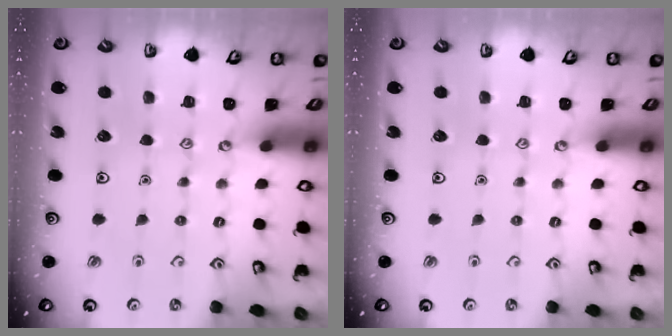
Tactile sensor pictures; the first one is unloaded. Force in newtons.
{"total": 0.0}